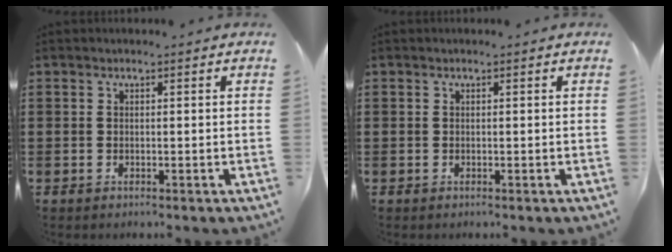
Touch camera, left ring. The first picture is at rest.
{"total": 0.0}